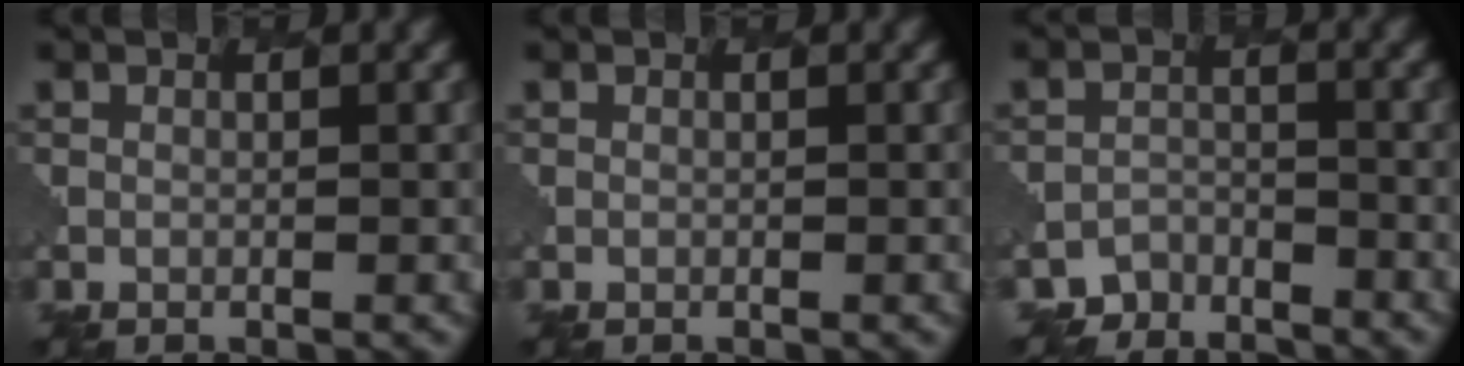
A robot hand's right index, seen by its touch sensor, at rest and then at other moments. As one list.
[{"total": 0.0}, {"total": 3.2, "force": [-3.0, 0.8, -0.7], "torque": [0.012, -0.001, -0.054]}]